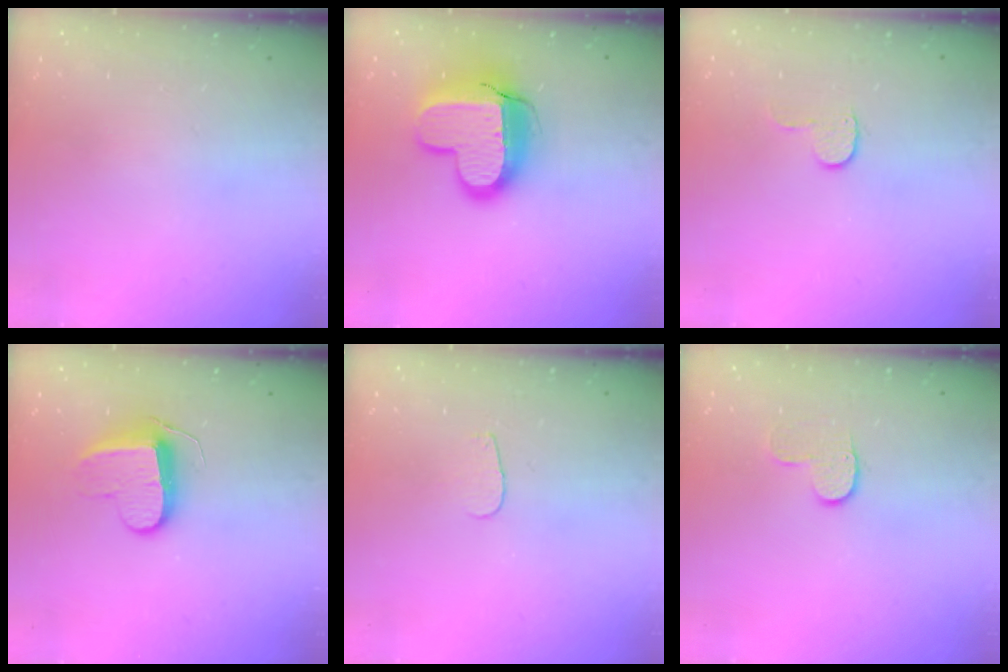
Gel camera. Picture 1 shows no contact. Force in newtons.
{"total": 14.6, "press": 14.5, "slide": 1.1}
{"total": 4.6, "press": 4.6, "slide": 0.4}
{"total": 9.7, "press": 9.7, "slide": 0.2}
{"total": 2.8, "press": 2.8, "slide": 0.2}
{"total": 6.6, "press": 6.6, "slide": 0.6}